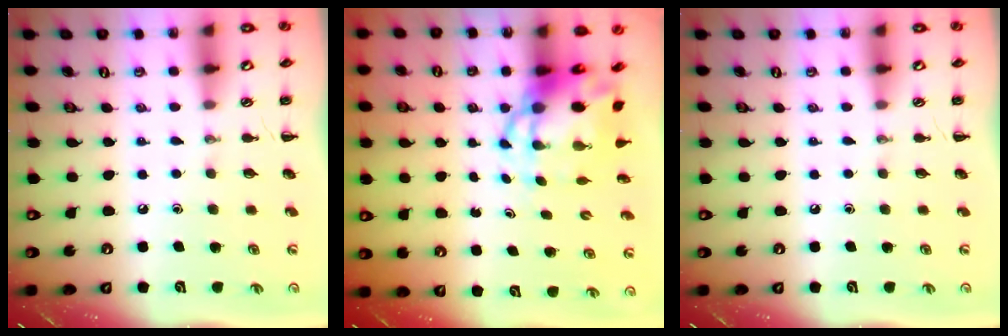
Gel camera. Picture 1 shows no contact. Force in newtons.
{"total": 7.3, "press": 7.0, "slide": 1.9}
{"total": 0.0}